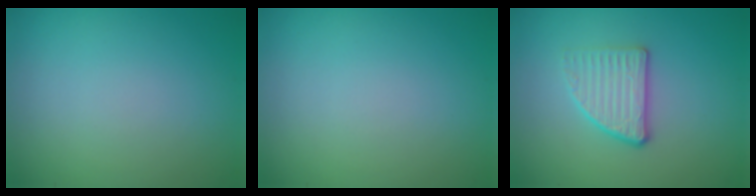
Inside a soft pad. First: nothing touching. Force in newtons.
{"total": 0.0}
{"total": 2.9, "press": 2.5, "slide": 1.4}